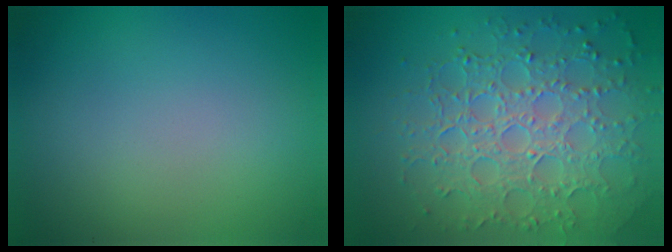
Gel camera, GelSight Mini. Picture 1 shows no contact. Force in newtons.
{"total": 7.5, "press": 5.6, "slide": 5.0}